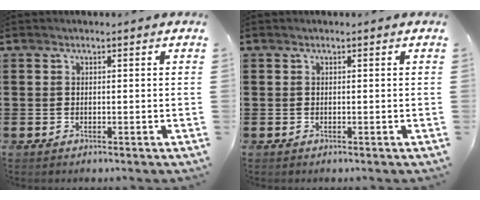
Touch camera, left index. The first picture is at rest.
{"total": 0.0}